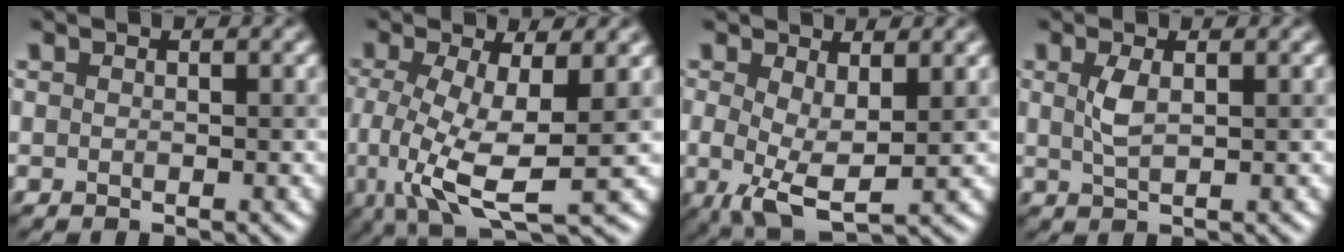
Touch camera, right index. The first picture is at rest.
{"total": 7.4, "force": [-0.2, 2.4, 7.0], "torque": [-0.140, -0.004, -0.003]}
{"total": 4.9, "force": [0.4, 2.3, 4.4], "torque": [-0.096, -0.003, 0.008]}
{"total": 1.7, "force": [0.8, 0.6, 1.4], "torque": [-0.031, 0.009, 0.017]}